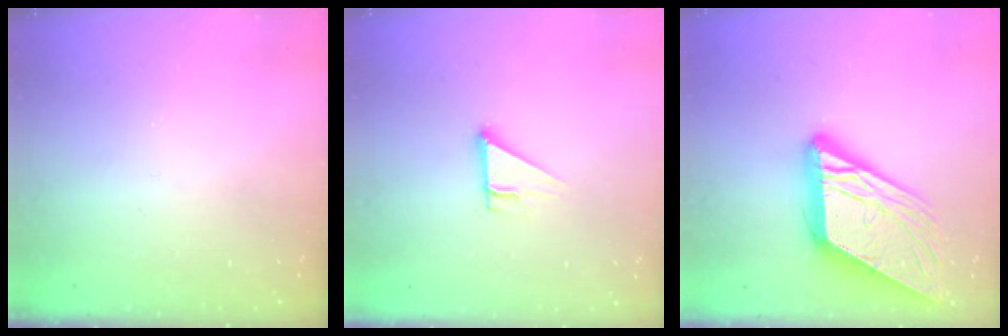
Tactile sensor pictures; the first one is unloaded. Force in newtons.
{"total": 3.1, "press": 3.1, "slide": 0.1}
{"total": 18.0, "press": 17.8, "slide": 2.4}